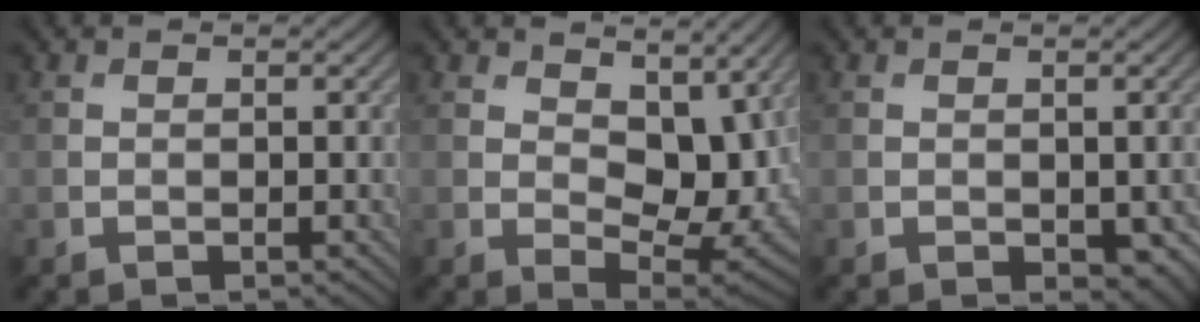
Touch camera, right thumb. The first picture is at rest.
{"total": 10.0, "force": [3.8, 5.6, 7.4], "torque": [-0.123, -0.018, 0.068]}
{"total": 2.1, "force": [-0.4, 1.3, 1.6], "torque": [-0.023, -0.012, 0.001]}